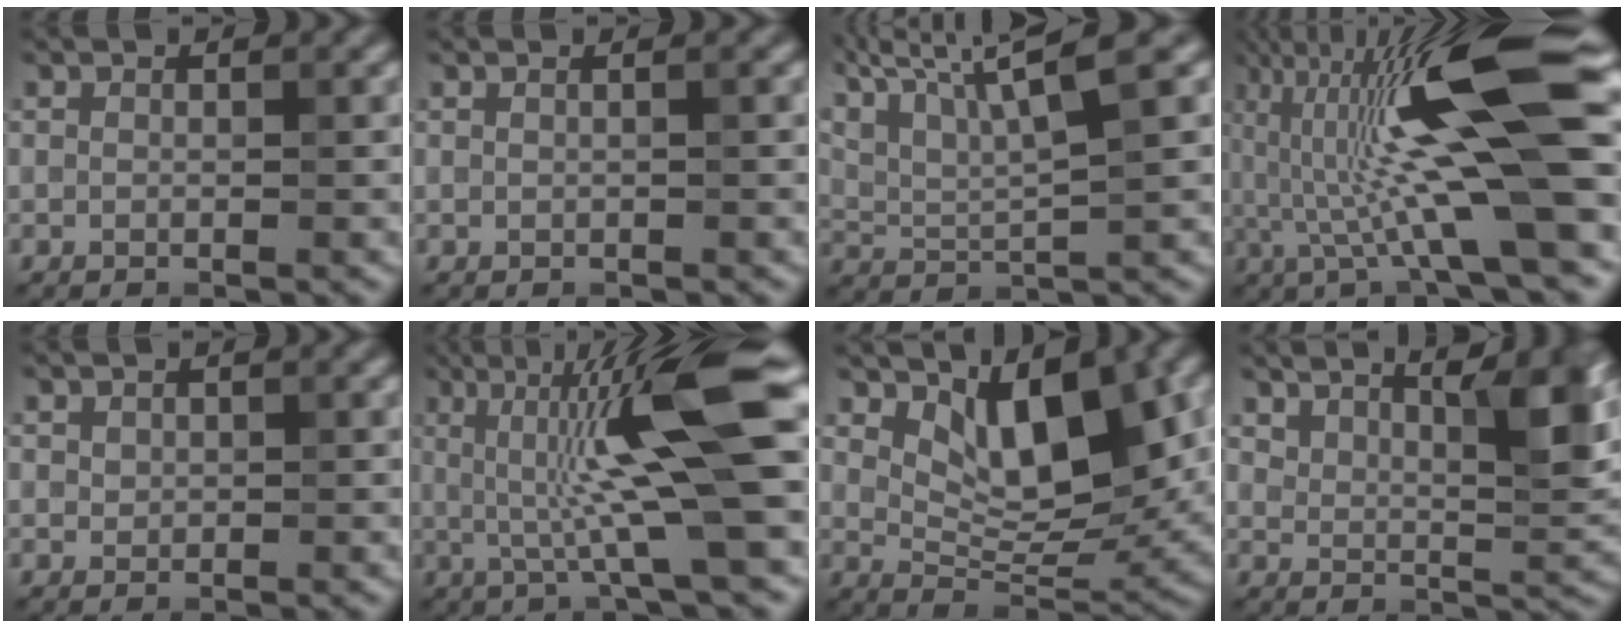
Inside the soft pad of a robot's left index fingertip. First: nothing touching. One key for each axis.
{"total": 1.1, "fx": 0.5, "fy": 0.5, "fz": 0.9, "tx": -0.007, "ty": -0.003, "tz": -0.005}
{"total": 9.9, "fx": 6.4, "fy": 2.1, "fz": 7.2, "tx": -0.132, "ty": 0.027, "tz": 0.100}
{"total": 13.5, "fx": 1.5, "fy": 2.4, "fz": 13.2, "tx": -0.221, "ty": 0.025, "tz": 0.024}
{"total": 0.7, "fx": 0.4, "fy": 0.5, "fz": 0.1, "tx": -0.001, "ty": -0.003, "tz": 0.011}
{"total": 11.5, "fx": 1.2, "fy": 1.8, "fz": 11.3, "tx": -0.175, "ty": 0.008, "tz": 0.019}
{"total": 8.0, "fx": 3.5, "fy": 3.6, "fz": 6.3, "tx": -0.095, "ty": -0.019, "tz": 0.060}
{"total": 7.6, "fx": 4.7, "fy": 2.1, "fz": 5.7, "tx": -0.082, "ty": 0.003, "tz": 0.083}